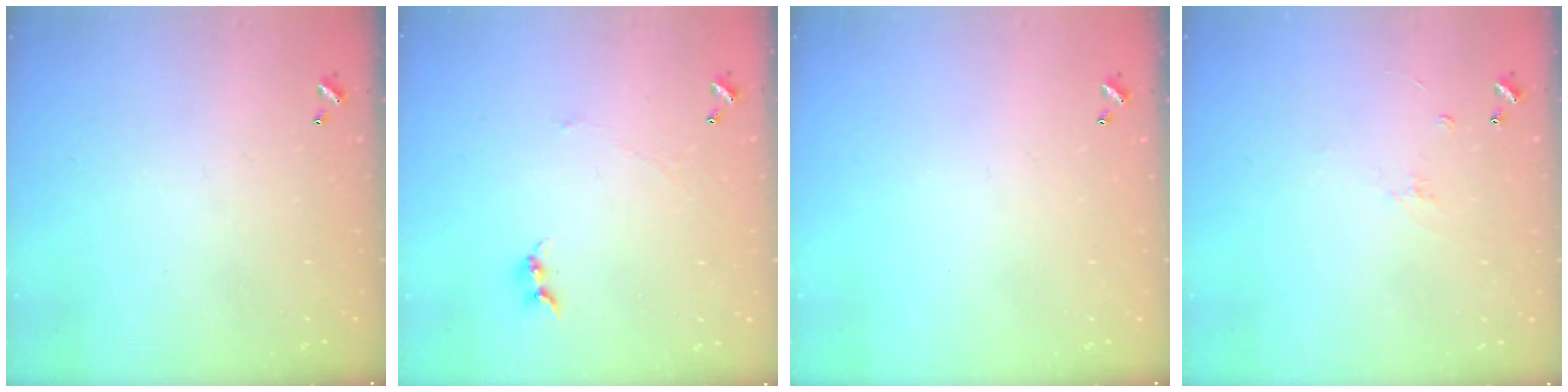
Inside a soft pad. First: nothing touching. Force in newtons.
{"total": 1.2, "press": 1.1, "slide": 0.5}
{"total": 0.0}
{"total": 4.4, "press": 4.4, "slide": 0.6}